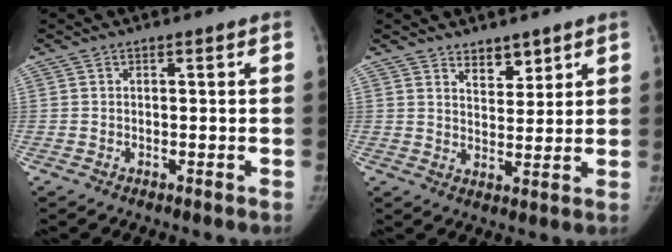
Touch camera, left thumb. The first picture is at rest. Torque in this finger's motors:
{"motor_torque": [-0.09, 0.00, 0.23, -0.18, -0.05]}